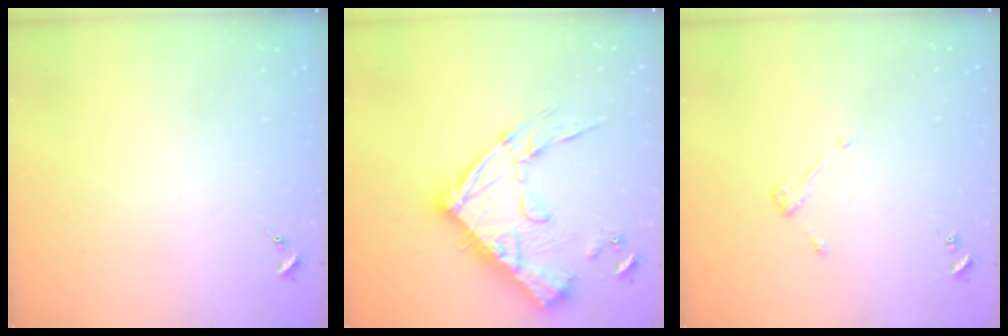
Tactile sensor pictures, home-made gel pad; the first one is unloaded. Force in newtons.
{"total": 20.7, "press": 20.6, "slide": 2.2}
{"total": 2.9, "press": 2.9, "slide": 0.5}